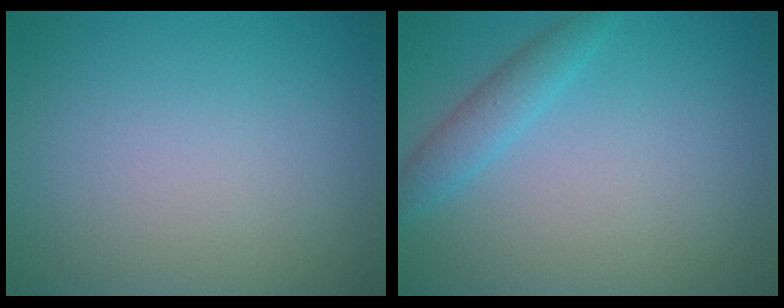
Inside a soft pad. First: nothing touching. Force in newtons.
{"total": 2.2, "press": 2.2, "slide": 0.1}